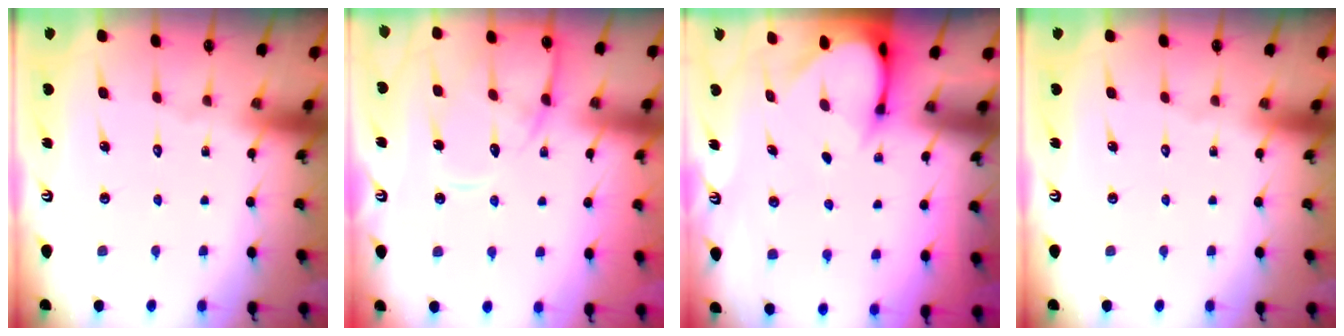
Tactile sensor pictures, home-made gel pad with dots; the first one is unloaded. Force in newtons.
{"total": 12.7, "press": 12.6, "slide": 1.2}
{"total": 3.3, "press": 3.3, "slide": 0.2}
{"total": 0.0}